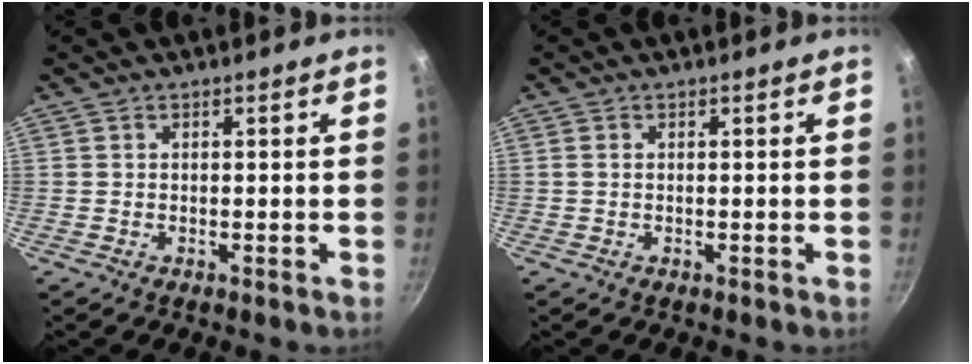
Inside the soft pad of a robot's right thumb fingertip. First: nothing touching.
{"total": 0.8, "force": [0.1, 0.5, 0.6], "torque": [-0.011, 0.001, 0.001]}